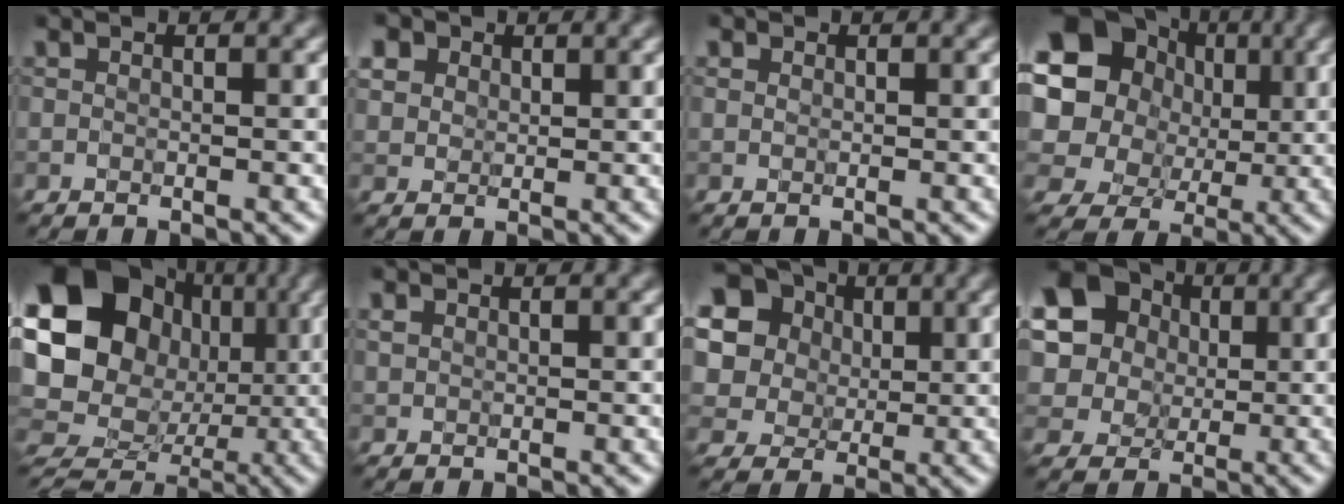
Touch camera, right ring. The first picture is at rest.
{"total": 6.5, "force": [3.1, 5.1, 2.6], "torque": [-0.059, 0.028, 0.038]}
{"total": 0.0}
{"total": 14.7, "force": [4.2, 12.6, 6.3], "torque": [-0.152, 0.029, 0.049]}
{"total": 18.9, "force": [1.6, 17.2, 7.5], "torque": [-0.164, 0.044, 0.003]}
{"total": 0.5, "force": [0.3, 0.3, 0.2], "torque": [-0.002, 0.005, 0.007]}
{"total": 14.3, "force": [5.6, 11.9, 5.6], "torque": [-0.174, 0.041, 0.101]}
{"total": 16.6, "force": [5.1, 14.6, 6.1], "torque": [-0.172, 0.030, 0.070]}